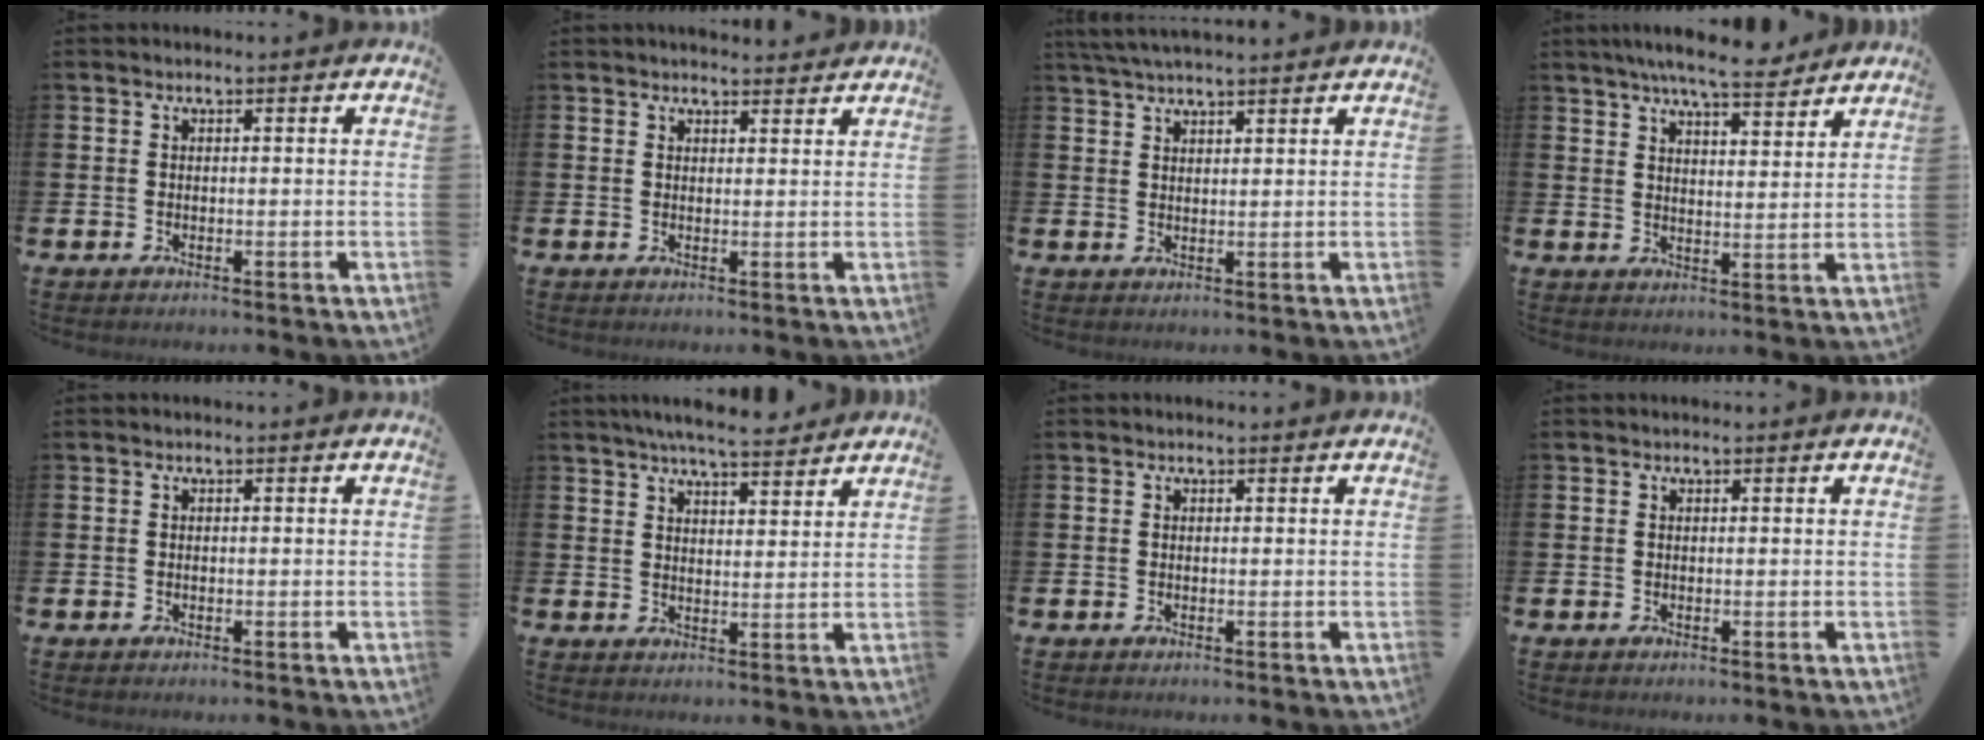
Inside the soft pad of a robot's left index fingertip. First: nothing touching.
{"total": 2.0, "force": [1.9, 0.2, 0.0], "torque": [0.006, -0.010, 0.033]}
{"total": 3.7, "force": [3.4, 0.2, 1.4], "torque": [-0.033, -0.006, 0.064]}
{"total": 7.4, "force": [6.8, 0.9, 2.7], "torque": [-0.050, -0.029, 0.119]}
{"total": 0.0}
{"total": 6.1, "force": [5.8, 0.6, 1.8], "torque": [-0.039, -0.023, 0.103]}
{"total": 0.0}
{"total": 0.0}